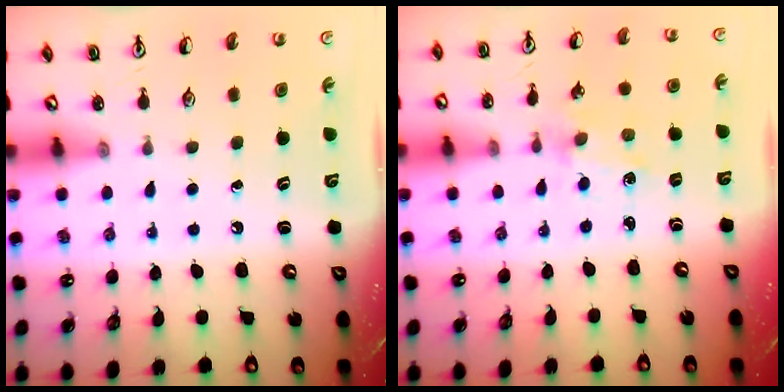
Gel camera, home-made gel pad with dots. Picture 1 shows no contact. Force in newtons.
{"total": 0.8, "press": 0.8, "slide": 0.2}